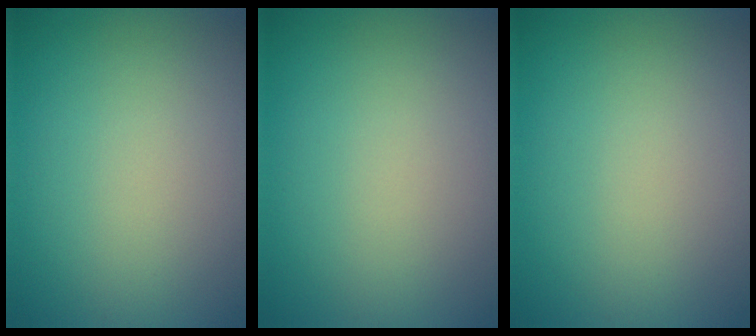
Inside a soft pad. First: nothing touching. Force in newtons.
{"total": 0.0}
{"total": 0.0}